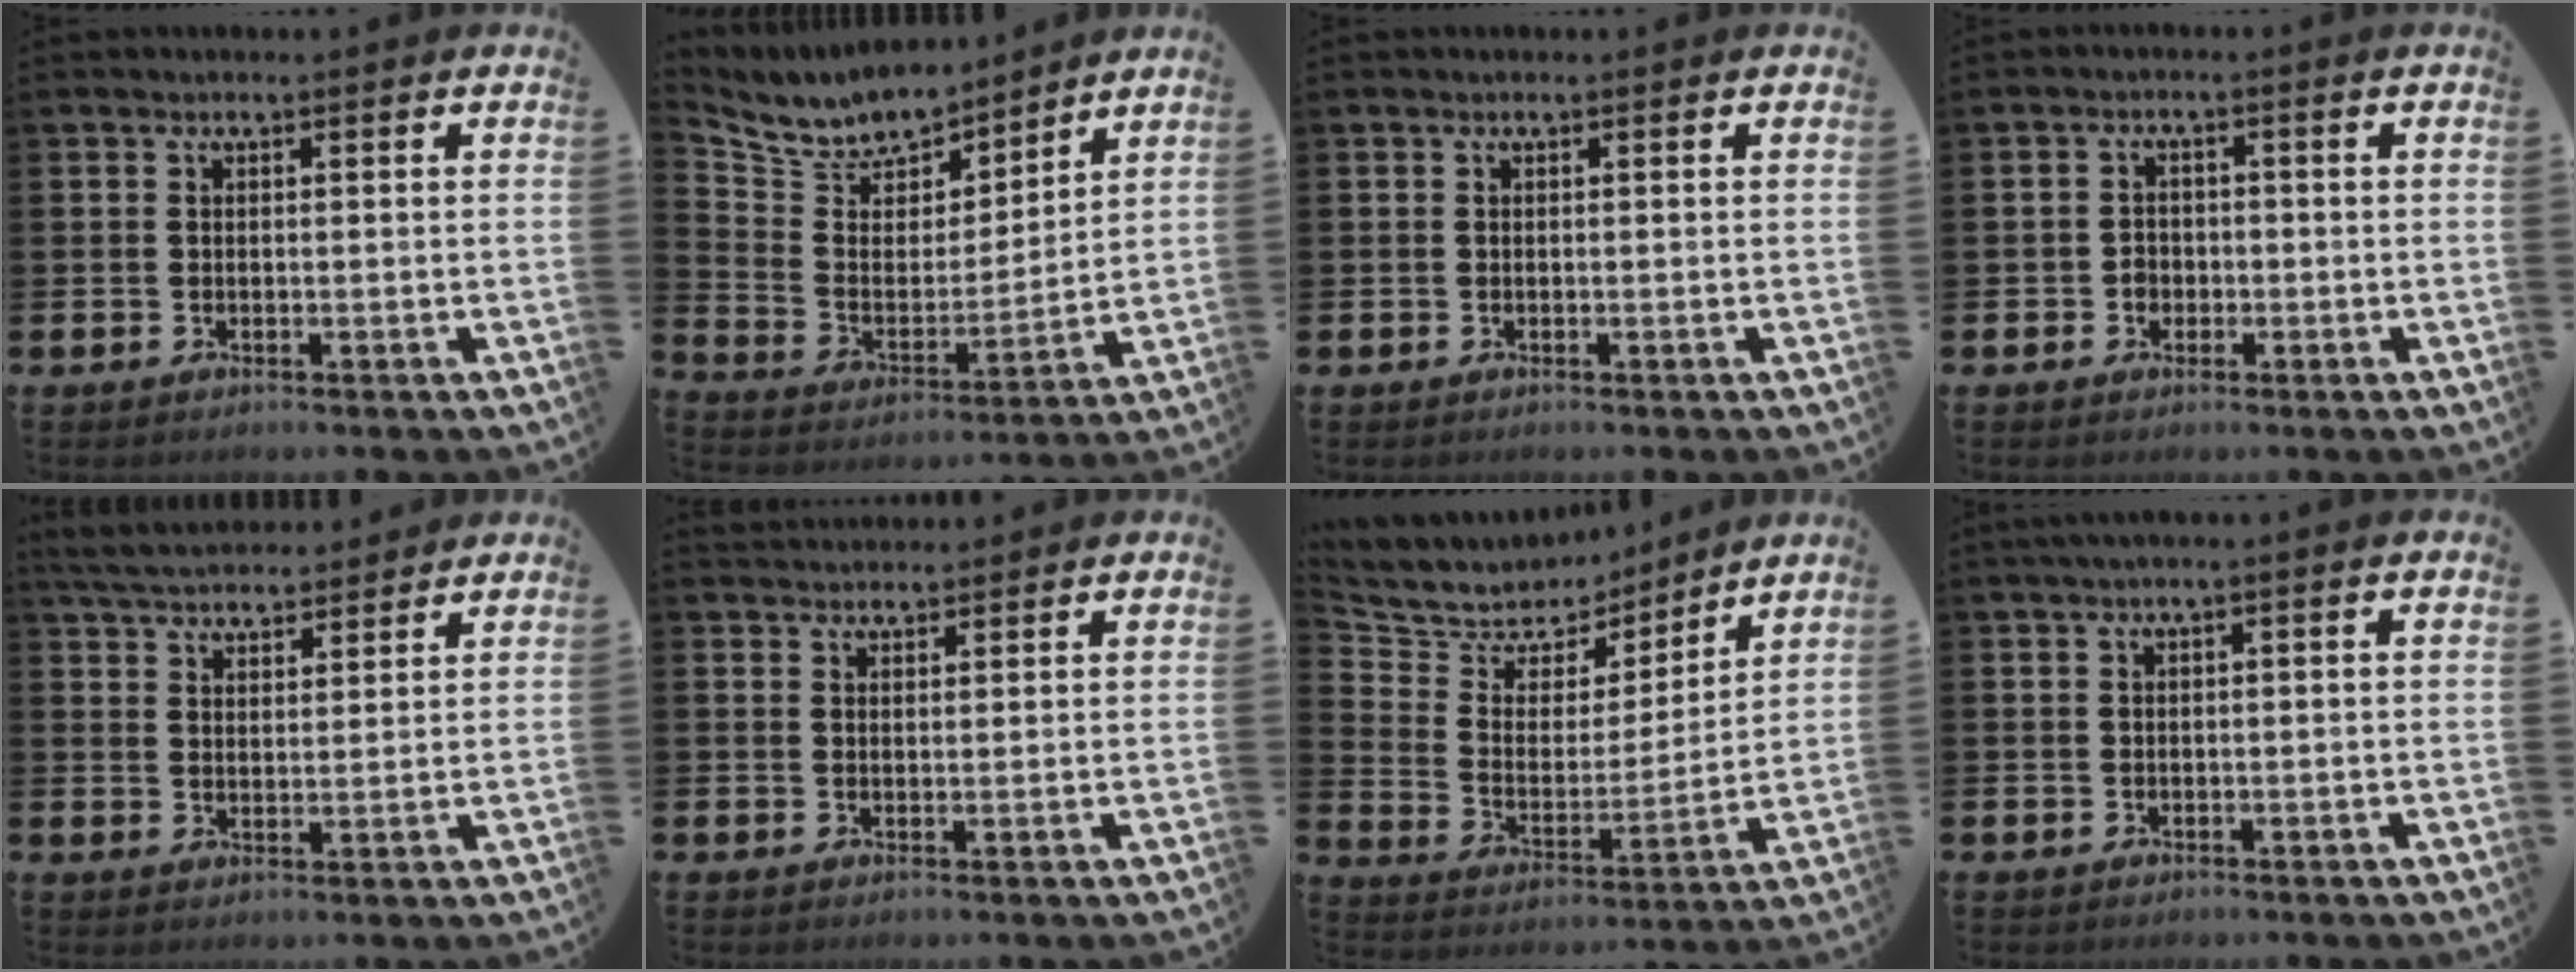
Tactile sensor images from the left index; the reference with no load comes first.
{"total": 8.2, "force": [7.9, 2.2, 0.2], "torque": [-0.053, -0.063, 0.144]}
{"total": 0.0}
{"total": 1.9, "force": [-0.7, 1.7, 0.4], "torque": [0.003, -0.001, -0.021]}
{"total": 5.1, "force": [5.0, 1.0, 0.4], "torque": [-0.026, -0.023, 0.091]}
{"total": 2.3, "force": [2.2, 0.6, -0.1], "torque": [0.011, -0.011, 0.038]}
{"total": 7.4, "force": [6.8, 3.0, -0.4], "torque": [-0.044, -0.056, 0.121]}
{"total": 0.9, "force": [0.2, 0.0, 0.8], "torque": [-0.018, 0.003, 0.005]}